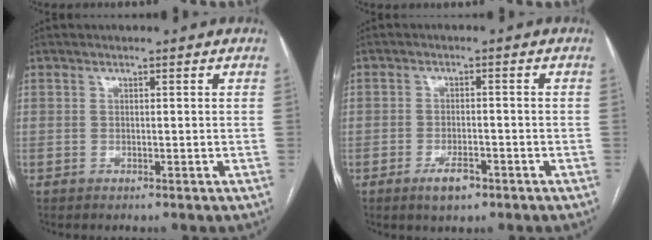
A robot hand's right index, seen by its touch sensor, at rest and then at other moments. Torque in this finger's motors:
{"motor_torque": [0.19, 0.15, 0.02, 0.00]}